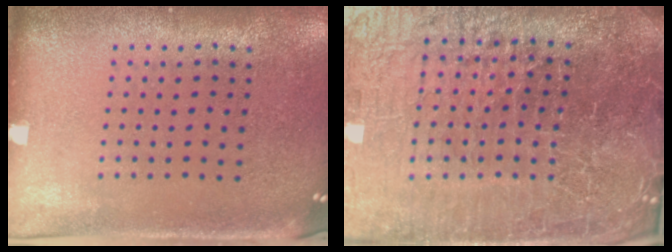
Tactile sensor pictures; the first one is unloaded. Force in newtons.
{"total": 7.6, "press": 6.6, "slide": 3.9}